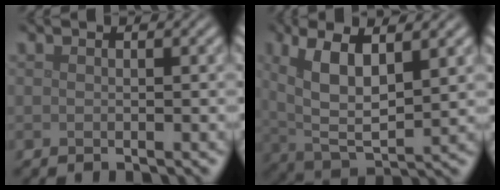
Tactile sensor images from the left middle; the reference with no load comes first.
{"total": 7.4, "force": [2.7, 2.9, 6.3], "torque": [-0.135, -0.002, 0.047]}